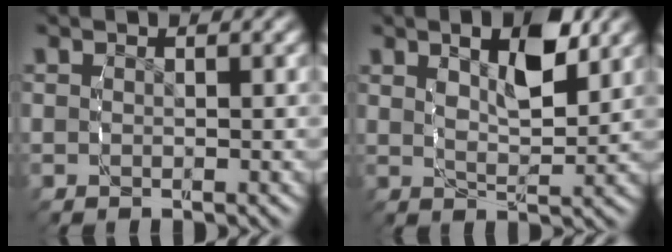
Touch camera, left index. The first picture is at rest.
{"total": 4.2, "force": [1.7, 1.9, 3.4], "torque": [-0.063, -0.005, 0.028]}